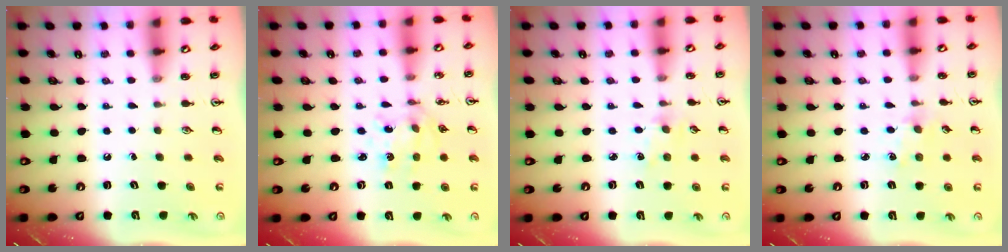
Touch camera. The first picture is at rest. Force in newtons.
{"total": 2.9, "press": 2.7, "slide": 1.0}
{"total": 2.0, "press": 2.0, "slide": 0.4}
{"total": 2.8, "press": 2.8, "slide": 0.4}